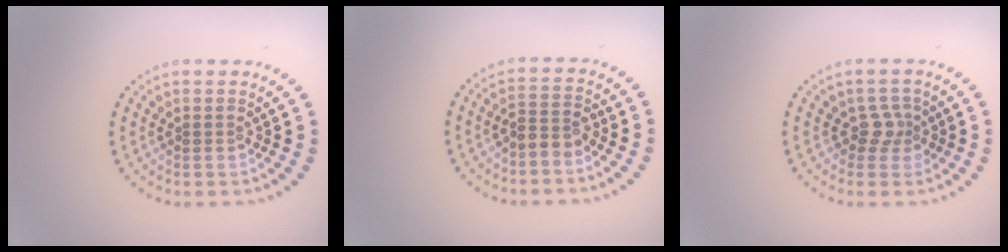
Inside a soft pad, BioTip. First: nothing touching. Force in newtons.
{"total": 2.0, "press": 1.6, "slide": 1.2}
{"total": 1.9, "press": 1.4, "slide": 1.3}